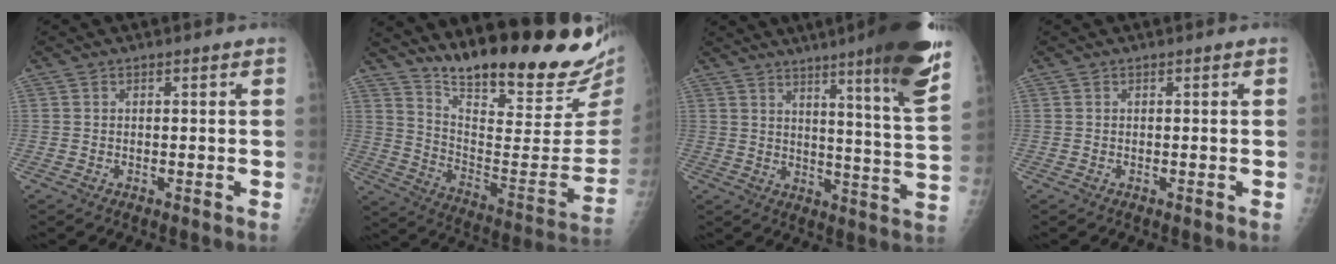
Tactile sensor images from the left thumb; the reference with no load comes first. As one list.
[{"total": 27.8, "force": [22.8, 5.1, 14.9], "torque": [-0.203, -0.152, 0.332]}, {"total": 19.6, "force": [12.9, 0.9, 14.8], "torque": [-0.183, -0.073, 0.170]}, {"total": 0.0}]